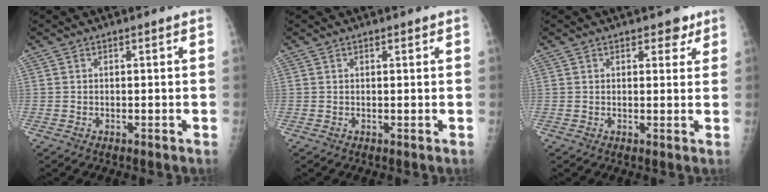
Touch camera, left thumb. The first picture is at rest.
{"total": 0.8, "force": [0.5, 0.3, 0.5], "torque": [-0.006, -0.001, 0.006]}
{"total": 3.0, "force": [1.9, 1.8, 1.5], "torque": [0.003, -0.007, 0.023]}